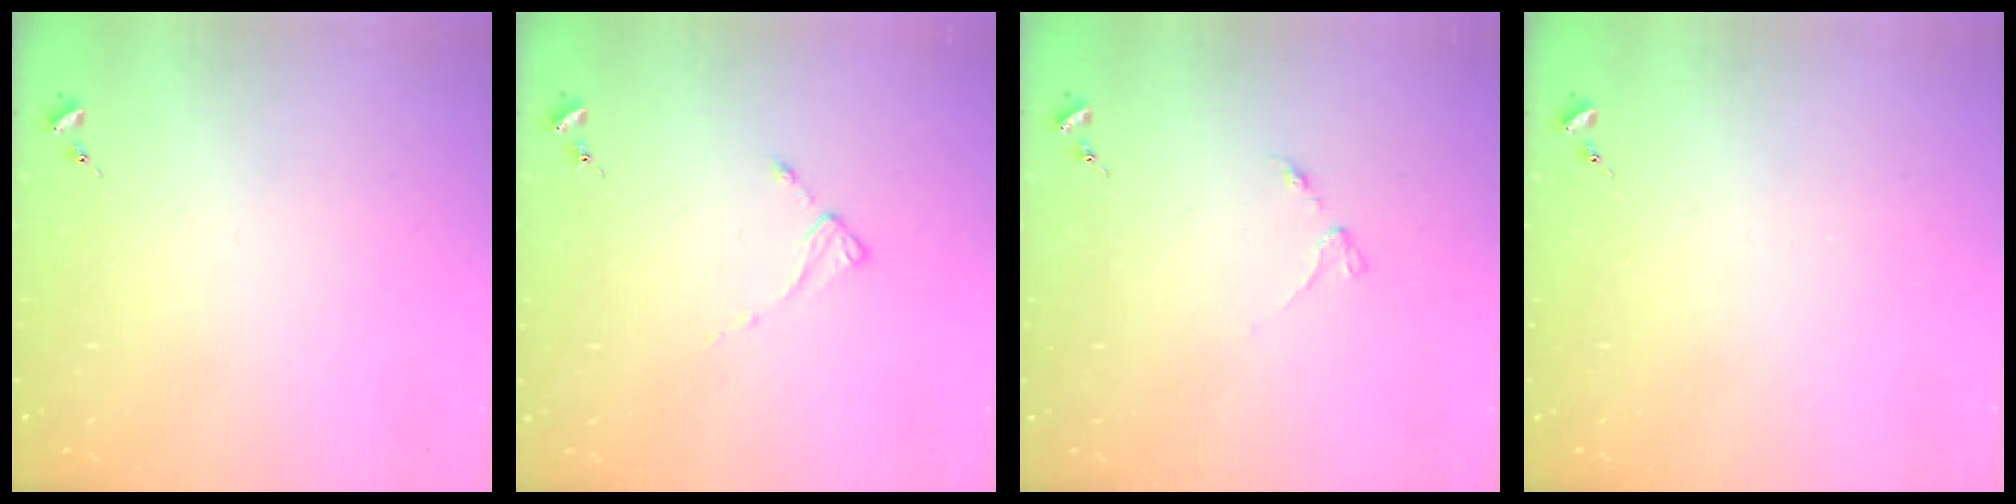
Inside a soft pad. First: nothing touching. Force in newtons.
{"total": 2.0, "press": 2.0, "slide": 0.3}
{"total": 3.2, "press": 3.1, "slide": 0.5}
{"total": 0.0}